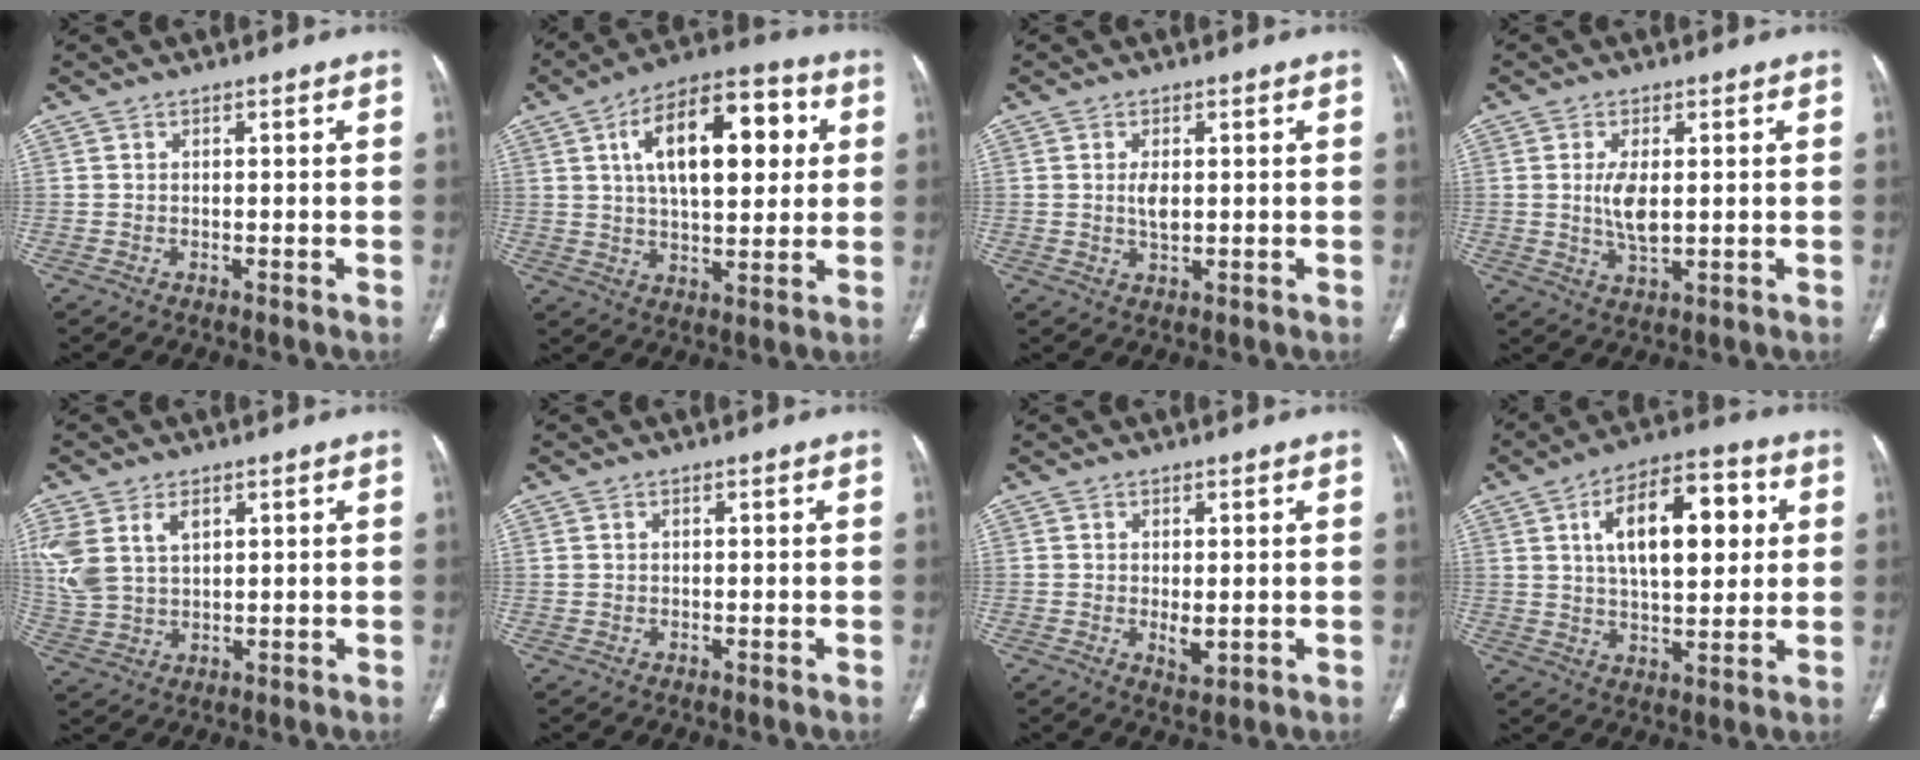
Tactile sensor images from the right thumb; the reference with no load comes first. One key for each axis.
{"total": 18.8, "fx": 4.8, "fy": 9.1, "fz": 15.7, "tx": -0.214, "ty": 0.013, "tz": 0.070}
{"total": 3.0, "fx": 0.4, "fy": 1.5, "fz": 2.6, "tx": -0.045, "ty": -0.005, "tz": 0.009}
{"total": 5.6, "fx": 0.5, "fy": 2.4, "fz": 5.0, "tx": -0.097, "ty": -0.011, "tz": 0.014}
{"total": 10.1, "fx": 4.0, "fy": 6.4, "fz": 6.8, "tx": -0.150, "ty": 0.001, "tz": 0.091}
{"total": 0.5, "fx": 0.2, "fy": 0.4, "fz": 0.2, "tx": 0.001, "ty": 0.004, "tz": 0.004}
{"total": 2.8, "fx": -0.2, "fy": 1.3, "fz": 2.5, "tx": -0.039, "ty": -0.009, "tz": 0.003}
{"total": 16.6, "fx": 4.2, "fy": 8.0, "fz": 14.0, "tx": -0.191, "ty": 0.009, "tz": 0.064}